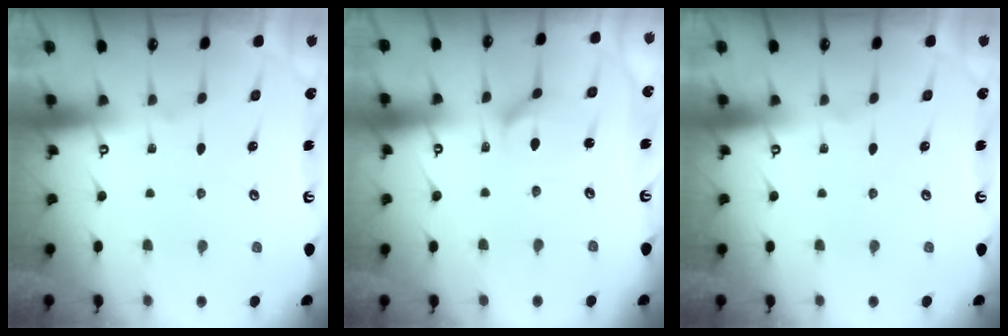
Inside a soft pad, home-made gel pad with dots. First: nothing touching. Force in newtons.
{"total": 4.0, "press": 4.0, "slide": 0.4}
{"total": 0.0}